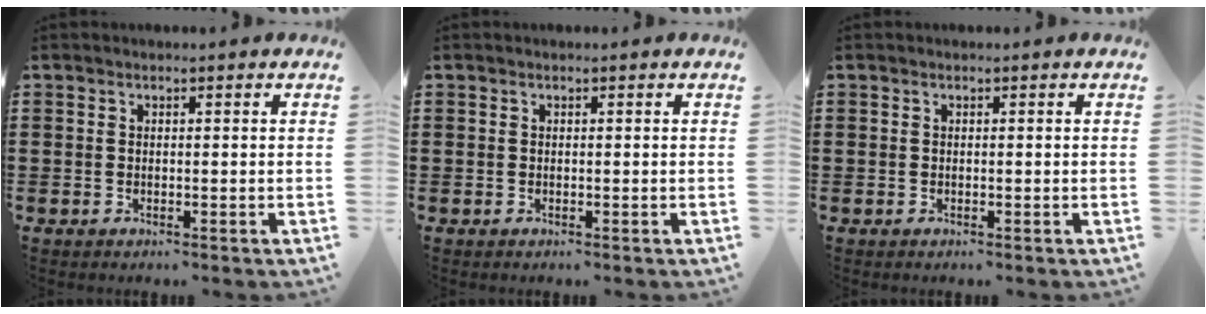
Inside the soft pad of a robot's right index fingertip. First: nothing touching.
{"total": 0.0}
{"total": 0.0}